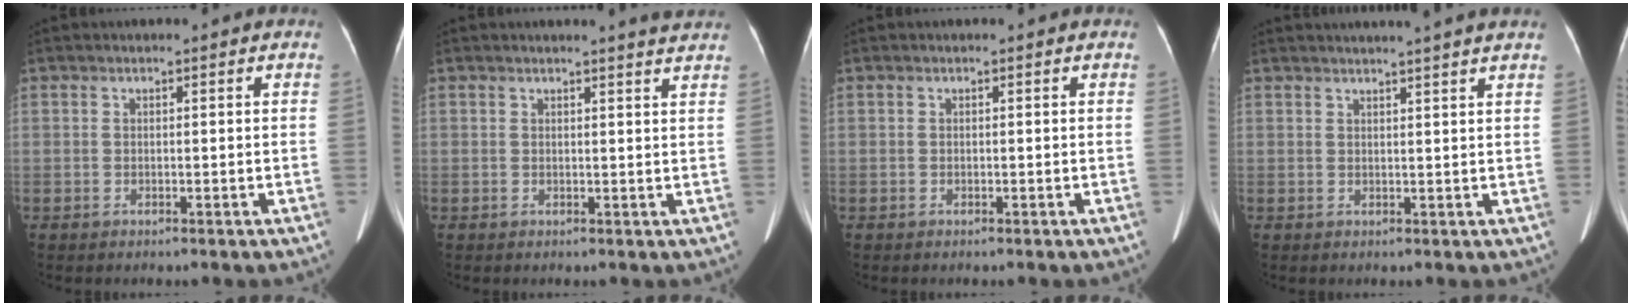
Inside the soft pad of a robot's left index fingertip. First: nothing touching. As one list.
[{"total": 3.8, "force": [3.6, -0.4, 1.0], "torque": [-0.017, -0.005, 0.025]}, {"total": 0.0}, {"total": 7.7, "force": [6.9, -1.0, 3.3], "torque": [-0.040, 0.020, 0.073]}]